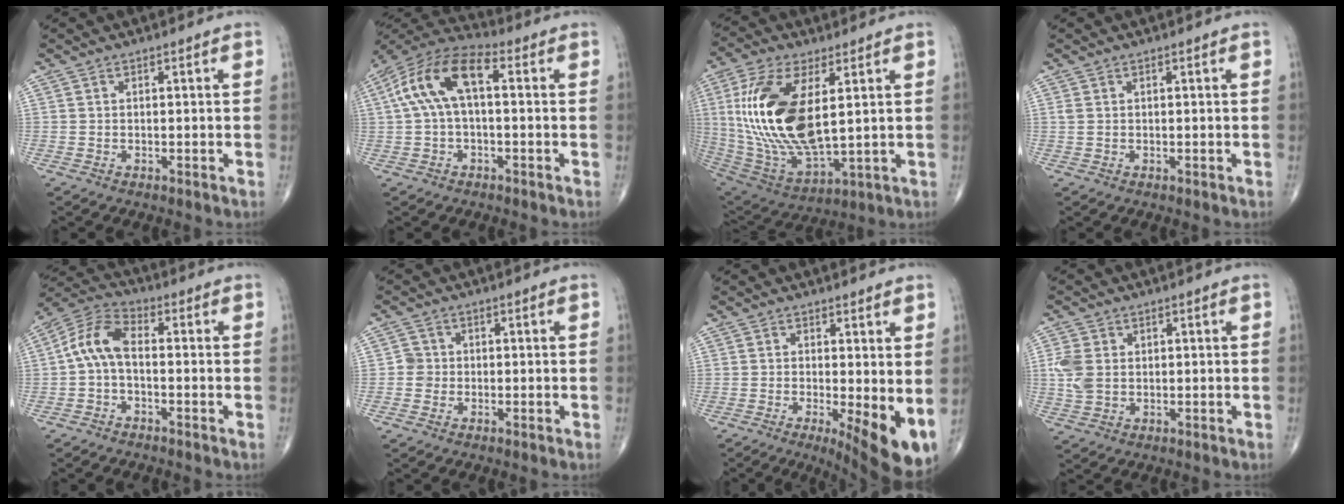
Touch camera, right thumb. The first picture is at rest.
{"total": 12.8, "force": [1.7, 6.2, 11.1], "torque": [-0.222, 0.045, 0.023]}
{"total": 22.4, "force": [3.7, 10.1, 19.7], "torque": [-0.408, -0.025, 0.079]}
{"total": 0.8, "force": [0.2, 0.5, 0.6], "torque": [-0.020, 0.005, 0.006]}
{"total": 7.8, "force": [-0.7, 4.1, 6.5], "torque": [-0.127, 0.028, -0.027]}
{"total": 2.3, "force": [-0.4, 2.2, 0.4], "torque": [0.011, 0.008, -0.014]}
{"total": 11.0, "force": [-1.5, 3.5, 10.4], "torque": [-0.142, -0.024, -0.014]}
{"total": 5.4, "force": [0.6, 4.0, 3.6], "torque": [-0.080, 0.003, 0.016]}